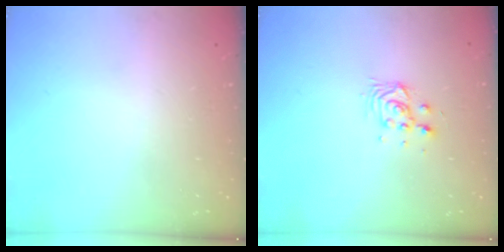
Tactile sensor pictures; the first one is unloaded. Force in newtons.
{"total": 4.8, "press": 4.8, "slide": 0.9}